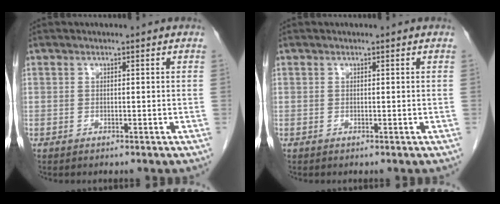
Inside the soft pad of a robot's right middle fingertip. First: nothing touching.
{"total": 0.0}